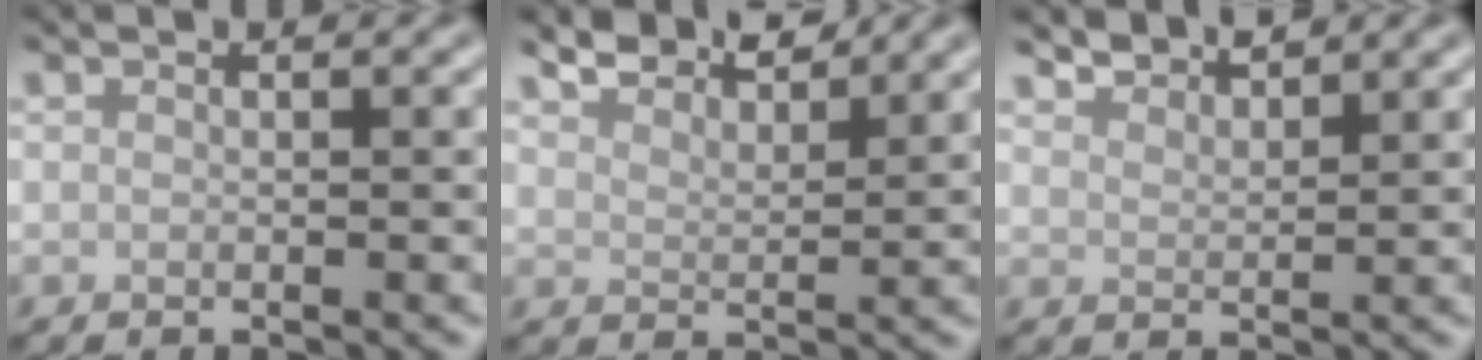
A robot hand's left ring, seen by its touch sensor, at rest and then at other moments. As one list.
[{"total": 4.5, "force": [4.3, 0.7, 1.2], "torque": [-0.032, 0.005, 0.066]}, {"total": 2.6, "force": [2.6, 0.2, 0.3], "torque": [-0.006, 0.000, 0.046]}]